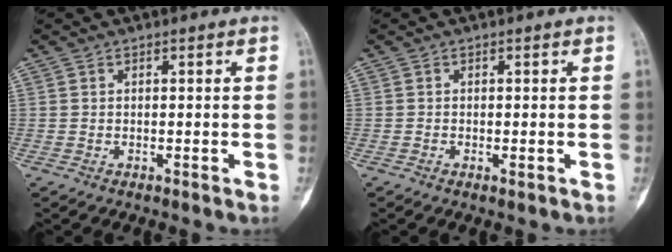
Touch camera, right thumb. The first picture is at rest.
{"total": 0.7, "force": [-0.2, 0.3, 0.6], "torque": [-0.011, -0.002, -0.004]}